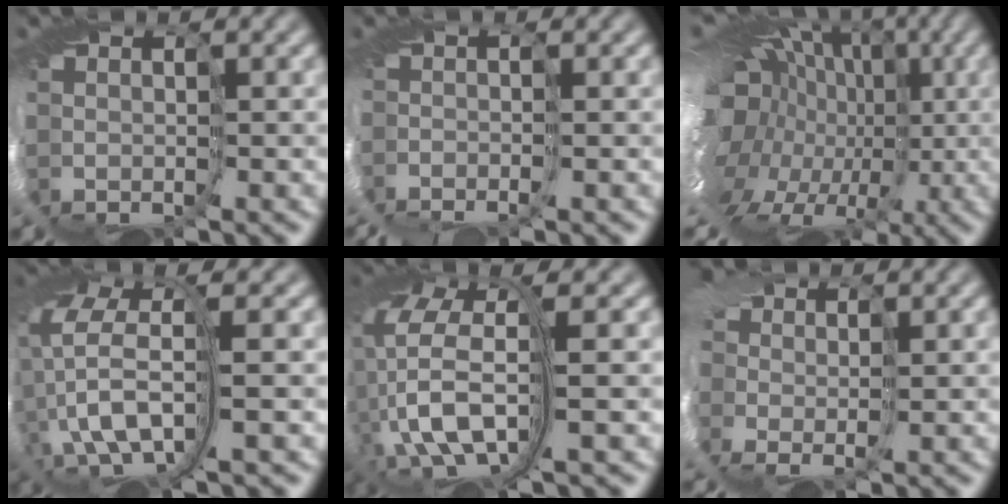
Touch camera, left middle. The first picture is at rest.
{"total": 3.1, "force": [-2.7, 0.3, 1.5], "torque": [-0.032, -0.008, -0.050]}
{"total": 19.5, "force": [-2.5, 15.2, 11.9], "torque": [-0.191, -0.007, -0.090]}
{"total": 8.2, "force": [-0.2, 3.4, 7.5], "torque": [-0.178, -0.007, -0.015]}
{"total": 11.9, "force": [-0.2, 5.4, 10.5], "torque": [-0.241, -0.011, 0.004]}
{"total": 7.6, "force": [0.1, 5.8, 4.8], "torque": [-0.091, -0.001, -0.025]}